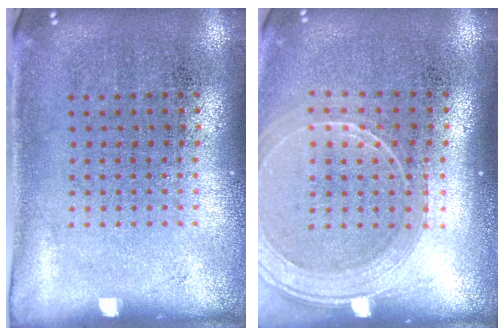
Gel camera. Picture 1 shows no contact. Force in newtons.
{"total": 2.0, "press": 1.8, "slide": 0.8}